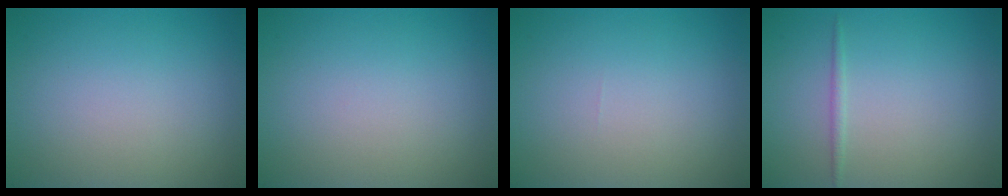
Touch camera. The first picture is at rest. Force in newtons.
{"total": 0.0}
{"total": 0.0}
{"total": 0.7, "press": 0.7, "slide": 0.0}